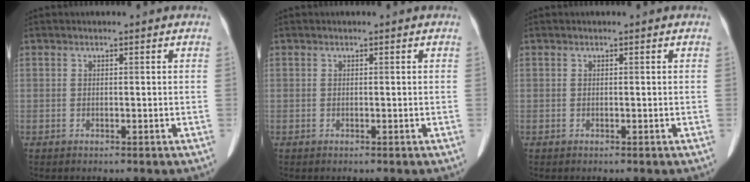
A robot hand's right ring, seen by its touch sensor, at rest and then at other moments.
{"total": 0.0}
{"total": 0.0}